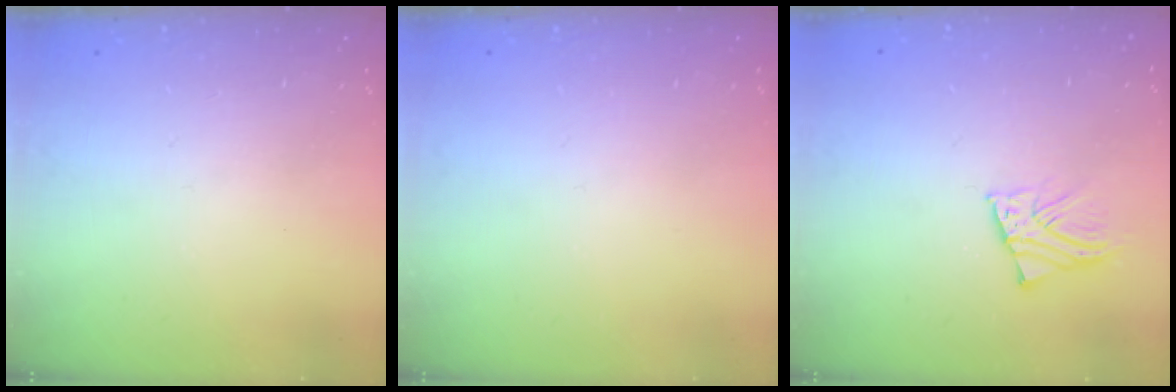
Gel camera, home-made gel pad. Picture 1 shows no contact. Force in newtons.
{"total": 0.0}
{"total": 2.5, "press": 2.5, "slide": 0.3}